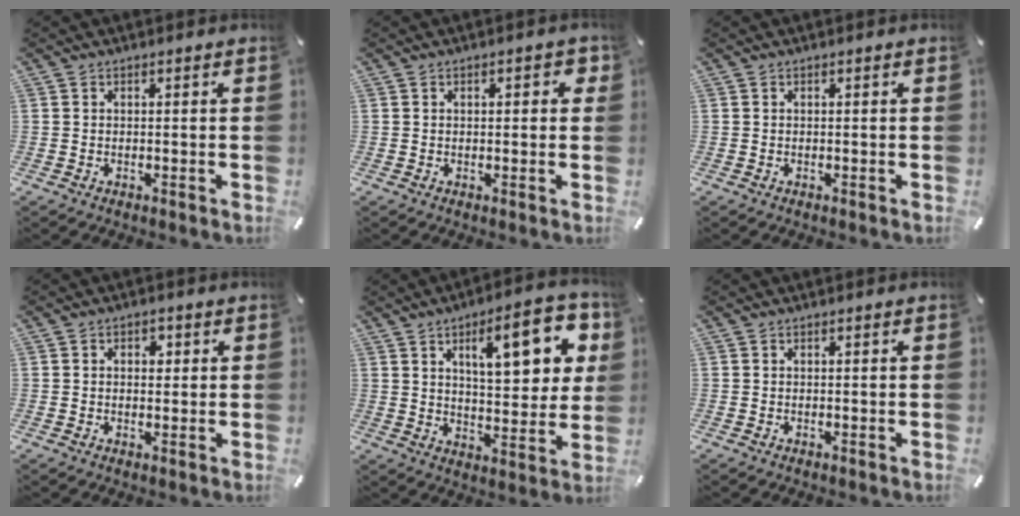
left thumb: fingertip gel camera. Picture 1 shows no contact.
{"total": 2.5, "force": [0.3, 1.3, 2.1], "torque": [-0.026, 0.004, 0.000]}
{"total": 0.0}
{"total": 2.6, "force": [0.4, 1.9, 1.7], "torque": [-0.013, -0.001, -0.002]}
{"total": 18.0, "force": [7.4, 7.3, 14.7], "torque": [-0.204, -0.018, 0.112]}
{"total": 0.0}